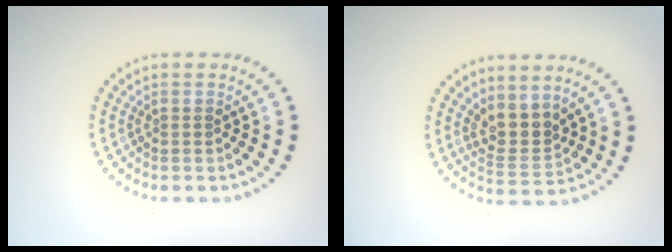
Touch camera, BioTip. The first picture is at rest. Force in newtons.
{"total": 2.9, "press": 2.2, "slide": 1.9}